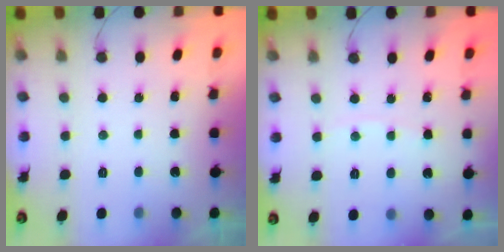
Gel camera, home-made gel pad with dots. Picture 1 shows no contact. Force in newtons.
{"total": 1.5, "press": 1.5, "slide": 0.2}